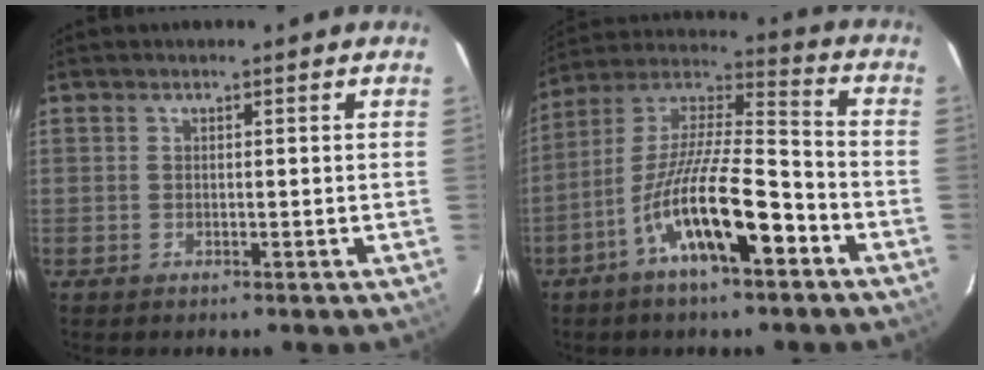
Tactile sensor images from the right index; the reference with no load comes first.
{"total": 16.1, "force": [-8.1, 3.7, 13.4], "torque": [-0.246, -0.010, -0.150]}